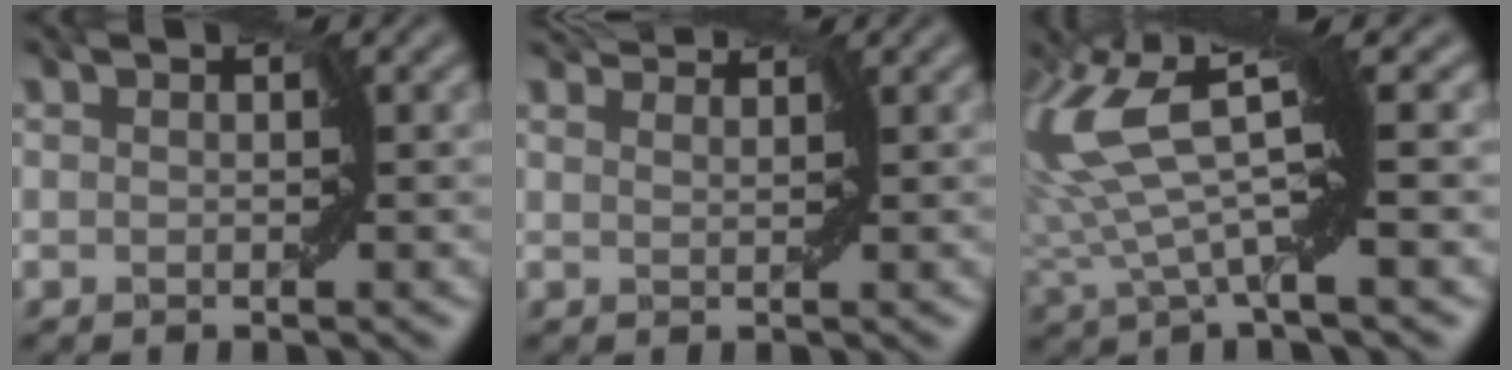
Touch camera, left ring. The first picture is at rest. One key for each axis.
{"total": 1.1, "fx": 1.1, "fy": -0.2, "fz": 0.1, "tx": -0.004, "ty": -0.001, "tz": 0.014}
{"total": 8.6, "fx": 1.6, "fy": 2.5, "fz": 8.1, "tx": -0.177, "ty": 0.001, "tz": 0.026}